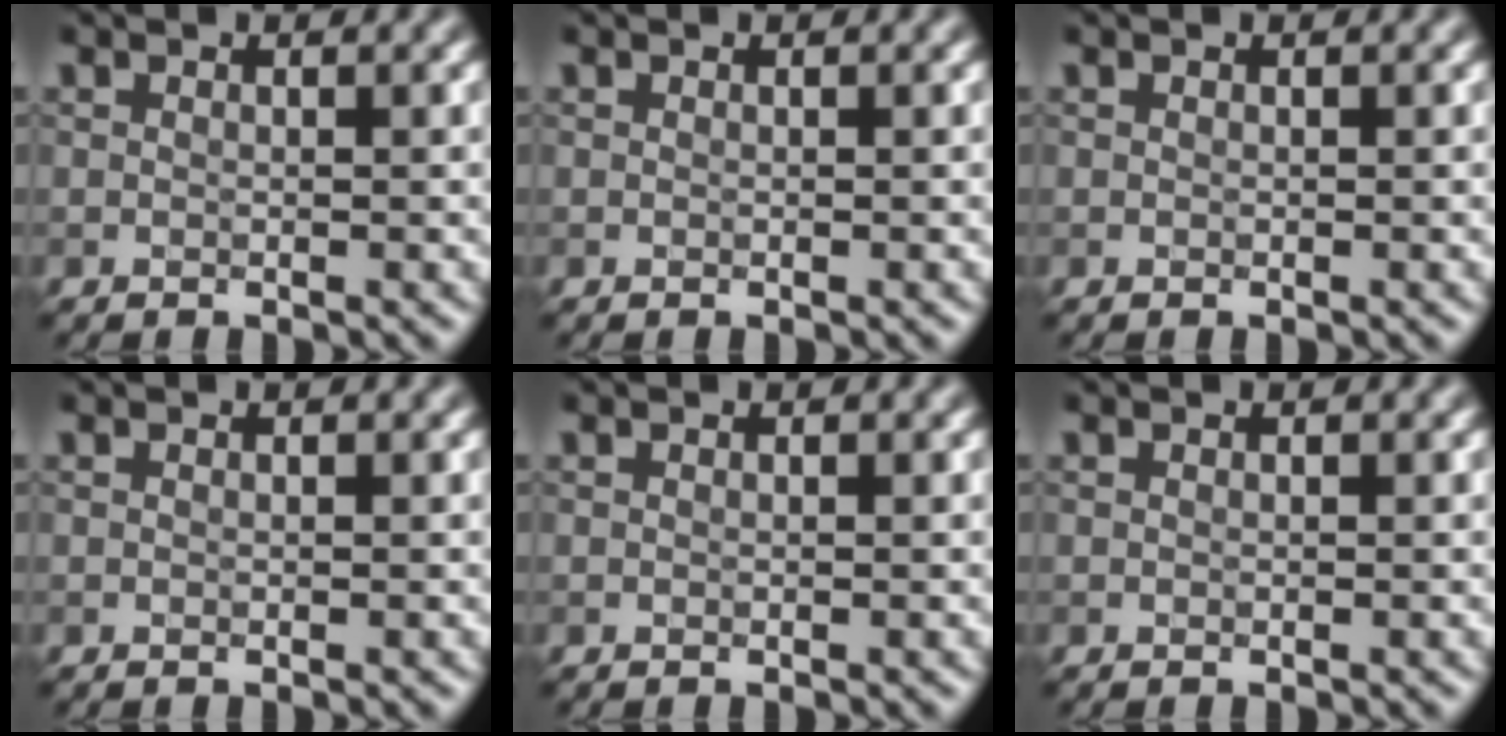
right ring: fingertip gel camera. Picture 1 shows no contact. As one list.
[{"total": 0.0}, {"total": 0.0}, {"total": 0.0}, {"total": 0.0}, {"total": 0.0}]